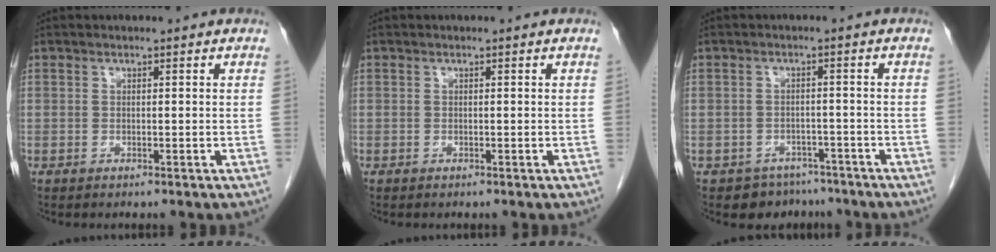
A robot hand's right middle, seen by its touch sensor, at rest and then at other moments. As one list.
[{"total": 0.0}, {"total": 5.3, "force": [-4.3, 3.1, -0.2], "torque": [0.017, 0.016, -0.059]}]